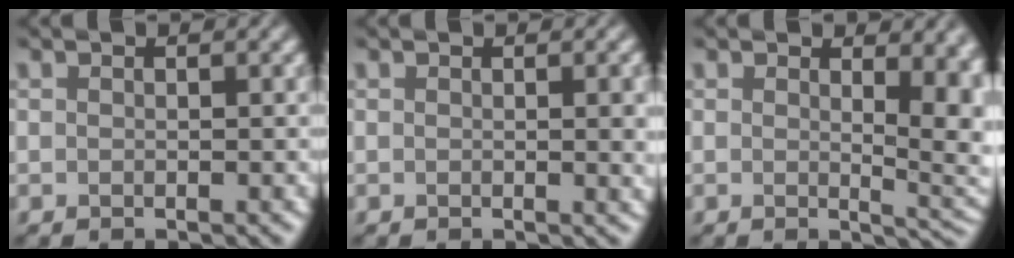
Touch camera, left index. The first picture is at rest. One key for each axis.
{"total": 2.6, "fx": 0.2, "fy": 0.7, "fz": 2.5, "tx": -0.023, "ty": 0.001, "tz": 0.000}
{"total": 8.2, "fx": 1.5, "fy": 3.8, "fz": 7.1, "tx": -0.033, "ty": -0.005, "tz": 0.025}